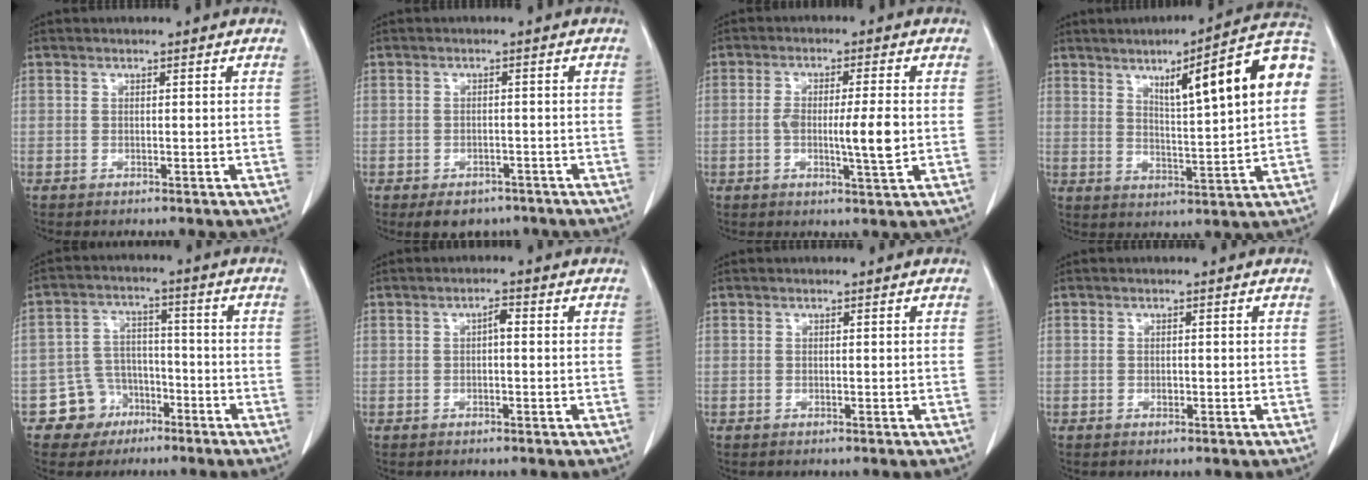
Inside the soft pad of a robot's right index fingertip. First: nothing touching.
{"total": 5.1, "force": [-3.7, 3.2, 1.7], "torque": [-0.014, 0.003, -0.045]}
{"total": 6.6, "force": [-0.7, 0.6, 6.6], "torque": [-0.117, -0.004, -0.012]}
{"total": 16.3, "force": [4.8, 1.5, 15.5], "torque": [-0.216, 0.023, 0.065]}
{"total": 6.7, "force": [-3.6, 5.6, 0.3], "torque": [0.003, 0.014, -0.053]}
{"total": 1.5, "force": [0.0, 0.5, 1.4], "torque": [-0.024, 0.005, 0.000]}
{"total": 0.0}
{"total": 0.5, "force": [-0.1, 0.4, 0.4], "torque": [-0.007, 0.000, -0.002]}